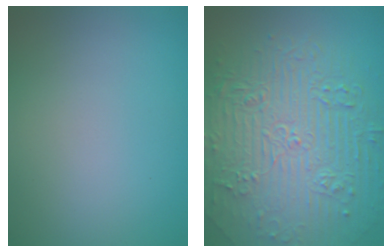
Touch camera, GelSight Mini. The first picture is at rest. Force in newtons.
{"total": 11.0, "press": 7.3, "slide": 8.3}